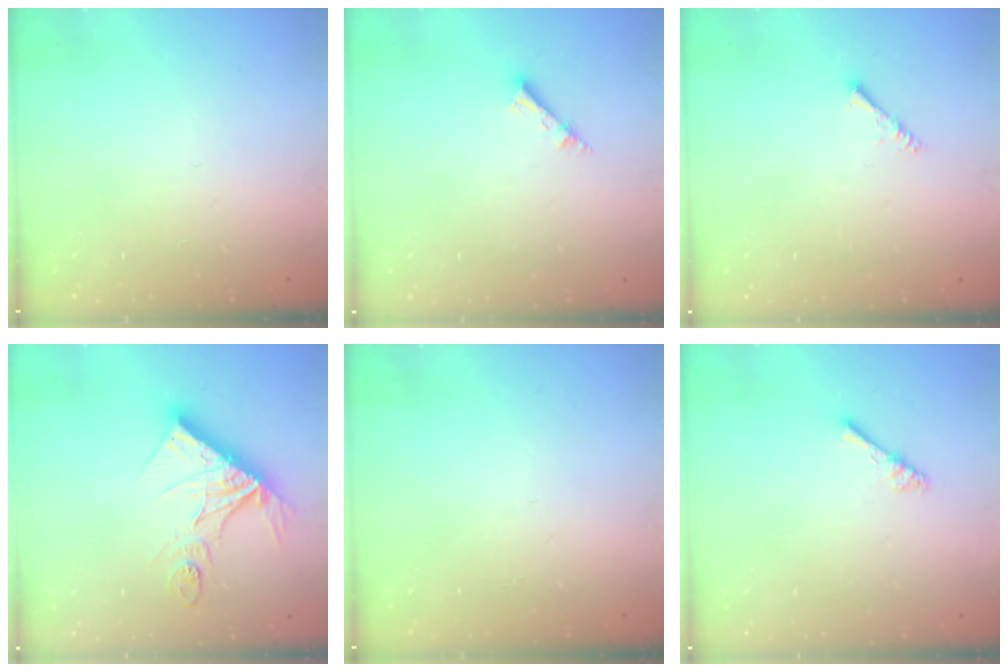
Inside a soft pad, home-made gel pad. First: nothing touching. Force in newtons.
{"total": 2.3, "press": 2.3, "slide": 0.1}
{"total": 1.4, "press": 1.3, "slide": 0.3}
{"total": 16.2, "press": 16.1, "slide": 1.6}
{"total": 0.0}
{"total": 2.4, "press": 2.4, "slide": 0.4}